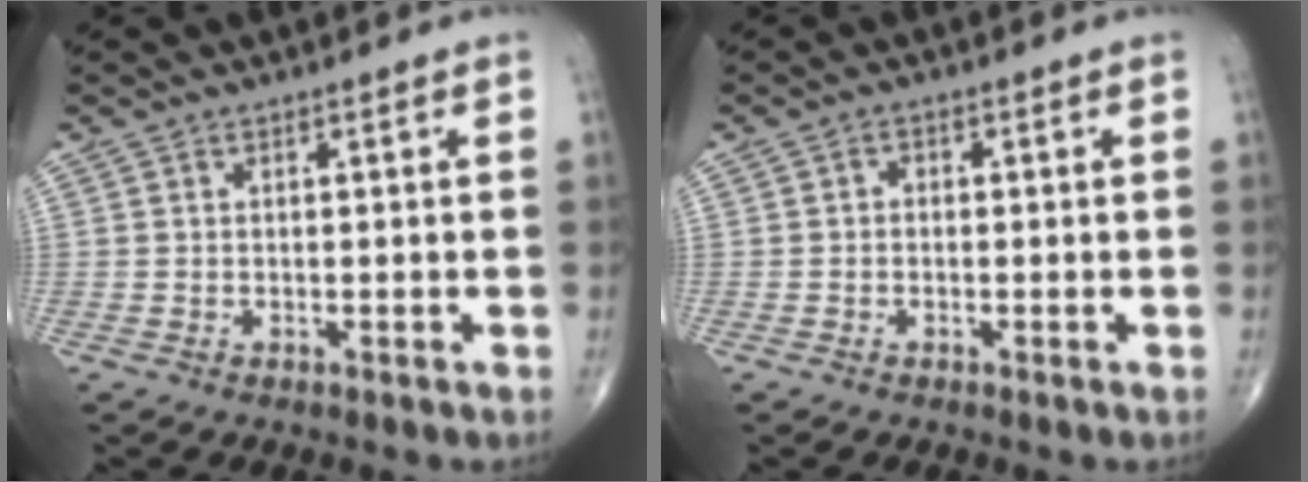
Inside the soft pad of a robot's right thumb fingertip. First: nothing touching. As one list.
[{"total": 1.2, "force": [-0.2, 1.0, 0.6], "torque": [-0.001, 0.004, -0.008]}]